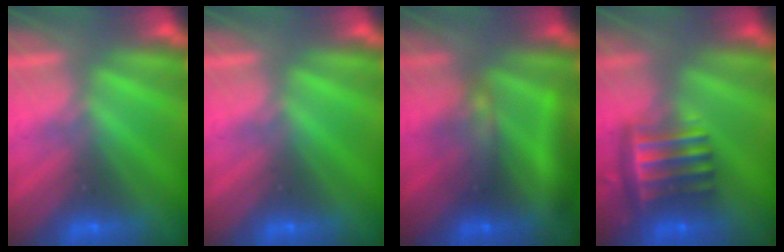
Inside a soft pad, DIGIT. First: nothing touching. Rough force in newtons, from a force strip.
{"total": 0.0}
{"total": 8.6}
{"total": 7.0}